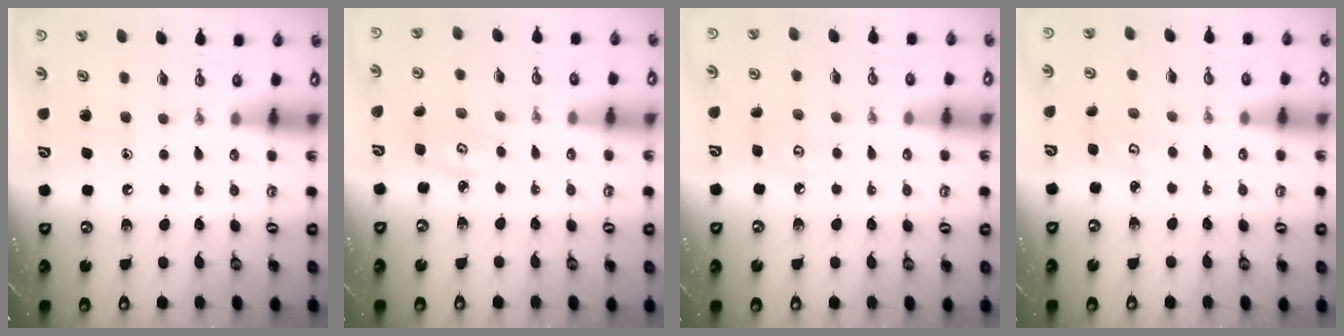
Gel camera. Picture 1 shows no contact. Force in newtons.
{"total": 2.8, "press": 2.8, "slide": 0.3}
{"total": 5.5, "press": 5.5, "slide": 0.6}
{"total": 2.5, "press": 2.4, "slide": 0.3}